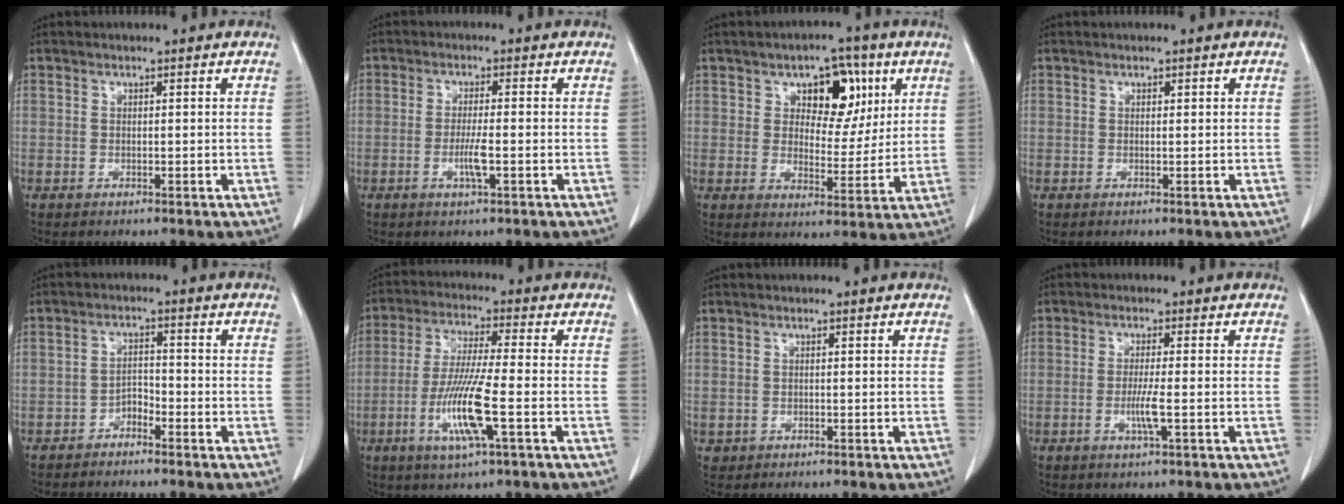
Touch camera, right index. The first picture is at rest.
{"total": 3.5, "force": [-1.1, 0.1, 3.3], "torque": [-0.066, -0.005, -0.020]}
{"total": 9.3, "force": [3.9, 5.2, 6.6], "torque": [-0.084, 0.017, 0.061]}
{"total": 0.0}
{"total": 2.5, "force": [-2.0, 1.0, 1.1], "torque": [-0.015, 0.006, -0.037]}
{"total": 10.7, "force": [-3.4, 0.2, 10.2], "torque": [-0.207, -0.015, -0.069]}
{"total": 1.1, "force": [-0.3, 1.1, 0.0], "torque": [0.002, 0.006, -0.003]}
{"total": 3.3, "force": [-0.9, -0.3, 3.2], "torque": [-0.064, -0.007, -0.018]}